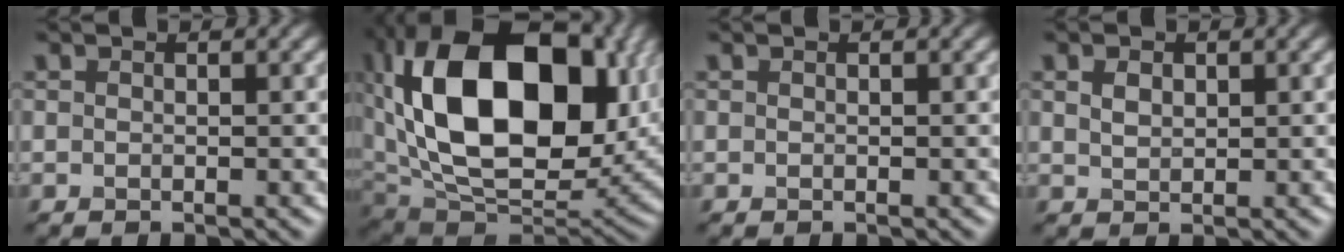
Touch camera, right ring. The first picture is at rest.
{"total": 20.9, "force": [5.0, 13.0, 15.6], "torque": [-0.311, 0.006, 0.100]}
{"total": 0.0}
{"total": 1.5, "force": [0.7, 1.0, 1.0], "torque": [-0.018, 0.001, 0.015]}